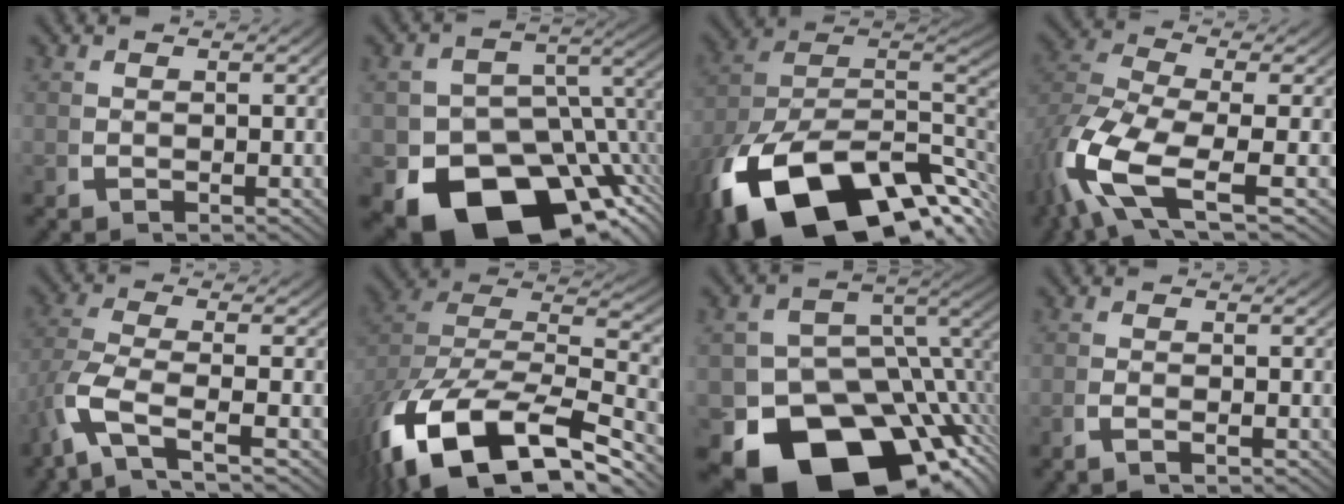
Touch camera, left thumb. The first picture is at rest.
{"total": 19.5, "force": [-8.2, 13.2, 11.8], "torque": [-0.217, -0.087, -0.093]}
{"total": 23.2, "force": [-7.0, 14.5, 16.7], "torque": [-0.310, -0.063, -0.082]}
{"total": 10.2, "force": [-1.4, 5.7, 8.3], "torque": [-0.206, -0.032, -0.013]}
{"total": 6.5, "force": [-2.7, 3.3, 4.9], "torque": [-0.141, -0.027, -0.034]}
{"total": 17.2, "force": [-3.1, 11.3, 12.6], "torque": [-0.256, -0.045, -0.029]}
{"total": 21.4, "force": [-8.9, 13.9, 13.6], "torque": [-0.237, -0.088, -0.107]}
{"total": 1.1, "force": [-0.6, -0.2, 0.9], "torque": [-0.018, 0.006, -0.017]}